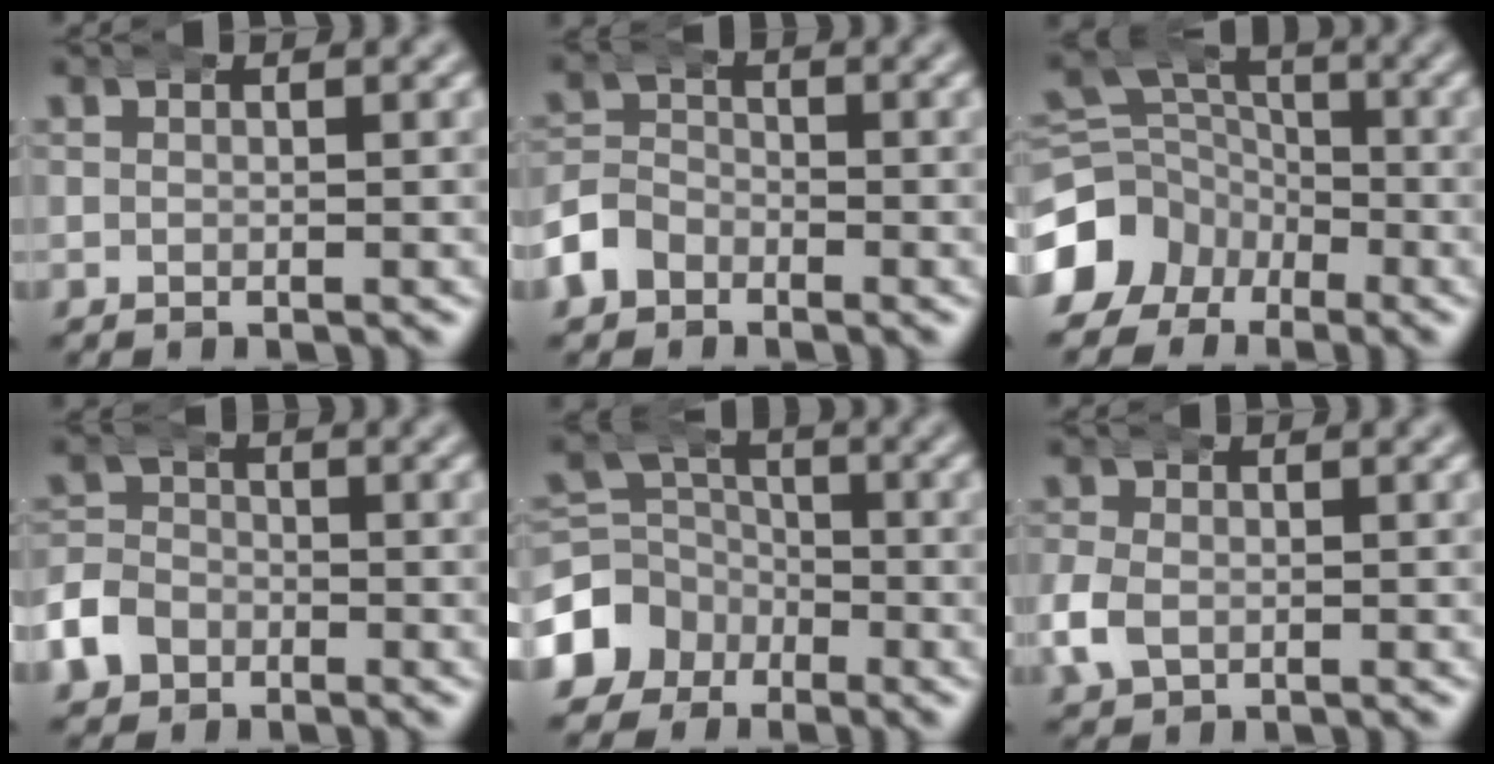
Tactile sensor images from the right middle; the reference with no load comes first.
{"total": 3.9, "force": [-2.4, 3.0, 0.8], "torque": [-0.023, -0.004, -0.046]}
{"total": 9.1, "force": [-2.8, 8.1, 3.1], "torque": [-0.065, -0.029, -0.054]}
{"total": 4.2, "force": [-2.1, 3.5, 0.8], "torque": [-0.023, -0.003, -0.043]}
{"total": 7.6, "force": [-2.8, 6.8, 2.0], "torque": [-0.045, -0.028, -0.050]}
{"total": 2.6, "force": [-0.6, 2.2, 1.3], "torque": [-0.043, 0.001, -0.013]}